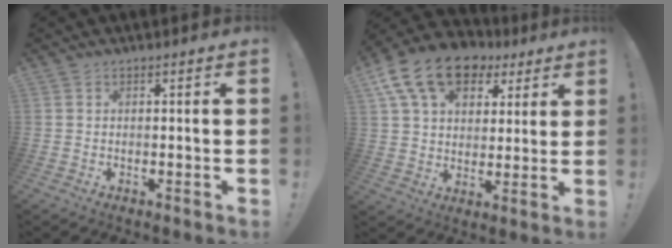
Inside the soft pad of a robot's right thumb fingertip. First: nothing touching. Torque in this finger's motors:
{"motor_torque": [0.46, 0.68, 1.12, 0.37, 0.33]}